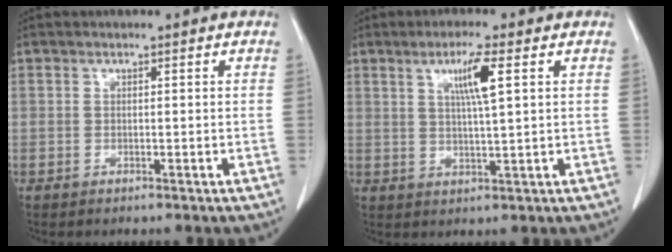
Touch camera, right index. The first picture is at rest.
{"total": 5.9, "force": [2.3, 0.9, 5.4], "torque": [-0.094, 0.003, 0.040]}